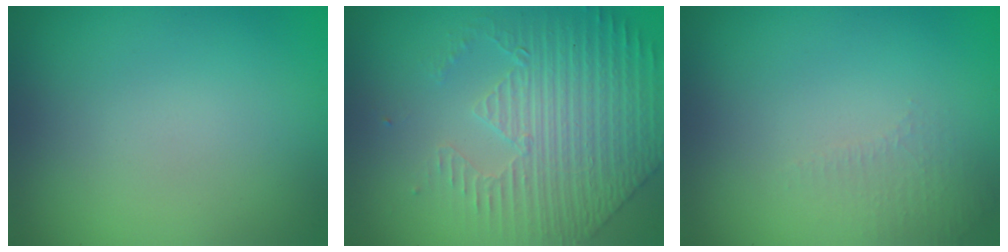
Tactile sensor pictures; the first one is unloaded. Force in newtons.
{"total": 4.4, "press": 3.6, "slide": 2.5}
{"total": 1.4, "press": 1.3, "slide": 0.4}